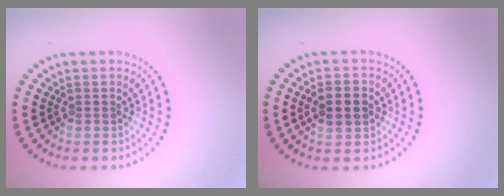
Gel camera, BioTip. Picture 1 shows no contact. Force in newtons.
{"total": 2.7, "press": 2.7, "slide": 0.2}